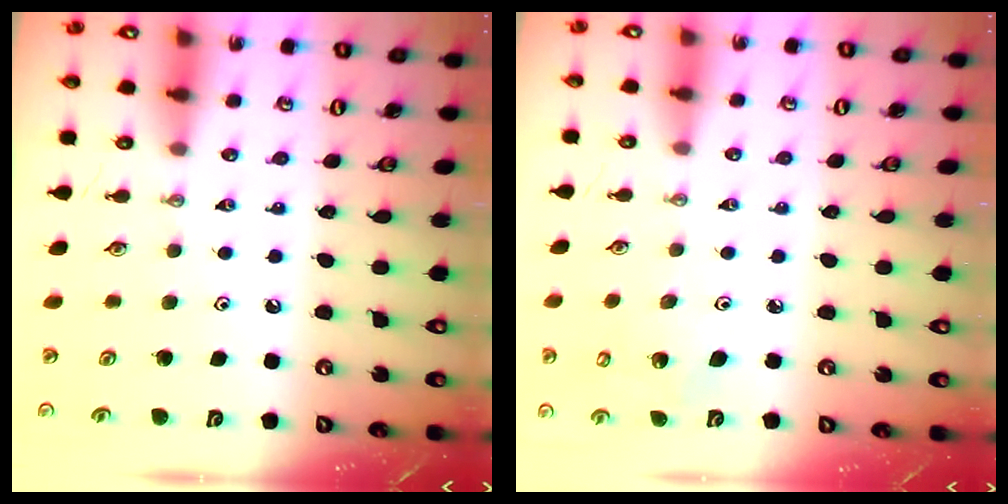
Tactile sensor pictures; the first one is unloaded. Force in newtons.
{"total": 3.5, "press": 3.4, "slide": 1.1}